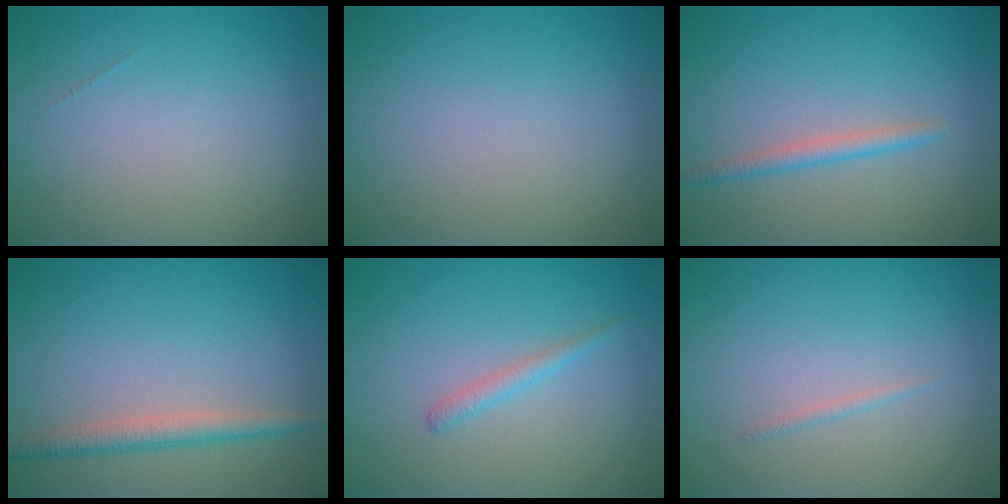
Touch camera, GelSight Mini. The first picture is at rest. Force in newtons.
{"total": 0.0}
{"total": 1.6, "press": 1.6, "slide": 0.0}
{"total": 2.4, "press": 2.4, "slide": 0.1}
{"total": 1.2, "press": 1.1, "slide": 0.1}
{"total": 0.5, "press": 0.5, "slide": 0.0}